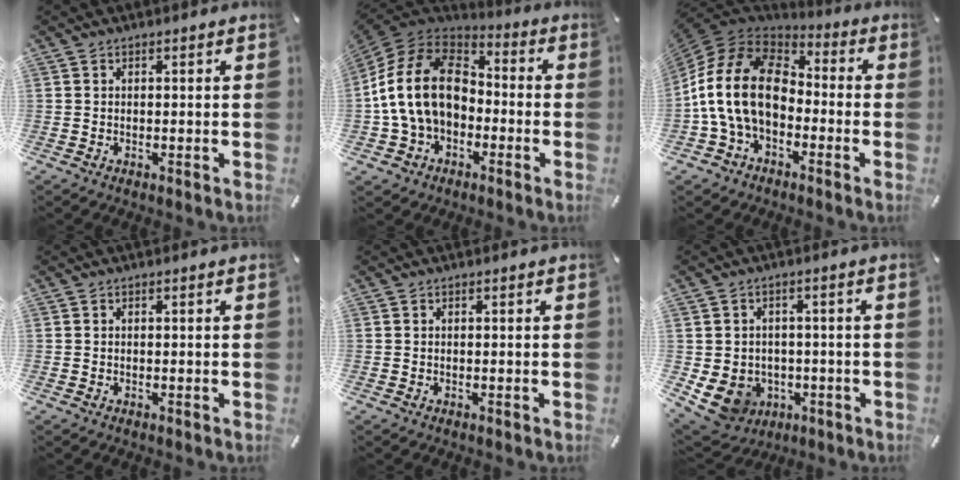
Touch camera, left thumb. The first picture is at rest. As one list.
[{"total": 17.8, "force": [-1.2, 13.5, 11.6], "torque": [-0.246, 0.025, -0.024]}, {"total": 17.8, "force": [-2.7, 12.7, 12.2], "torque": [-0.268, 0.028, -0.053]}, {"total": 0.0}, {"total": 0.0}, {"total": 7.5, "force": [-1.8, 6.9, 2.2], "torque": [-0.074, 0.002, -0.033]}]